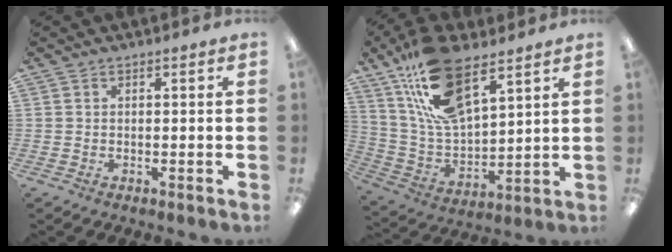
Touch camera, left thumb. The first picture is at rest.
{"total": 19.5, "force": [12.3, 8.4, 12.6], "torque": [-0.274, -0.054, 0.217]}